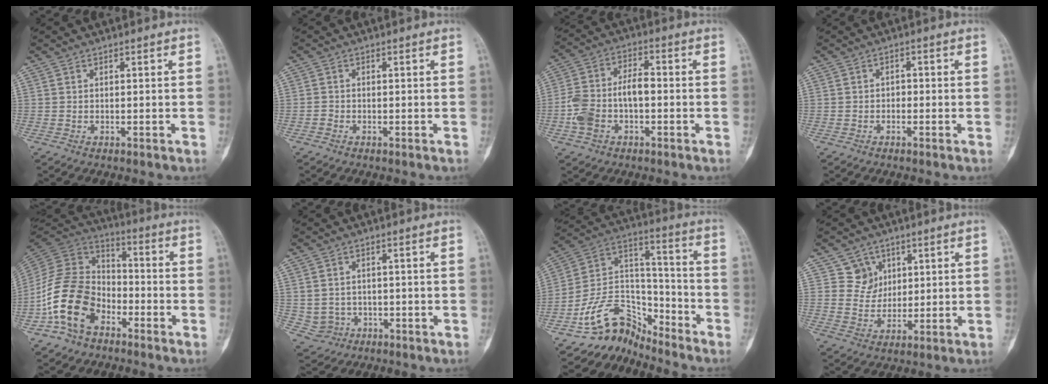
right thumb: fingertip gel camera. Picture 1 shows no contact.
{"total": 0.8, "force": [-0.4, 0.6, 0.3], "torque": [-0.003, 0.002, -0.011]}
{"total": 10.5, "force": [-2.1, 6.1, 8.2], "torque": [-0.167, 0.038, -0.042]}
{"total": 1.4, "force": [-0.5, 1.2, 0.7], "torque": [0.000, 0.009, -0.012]}
{"total": 16.3, "force": [-7.1, 11.5, 9.1], "torque": [-0.156, 0.062, -0.142]}
{"total": 4.2, "force": [-0.4, 4.1, 0.7], "torque": [0.001, 0.009, 0.003]}
{"total": 11.9, "force": [-10.1, 6.0, 1.7], "torque": [-0.010, 0.126, -0.196]}
{"total": 5.8, "force": [3.0, 4.9, 0.2], "torque": [0.030, -0.020, 0.060]}